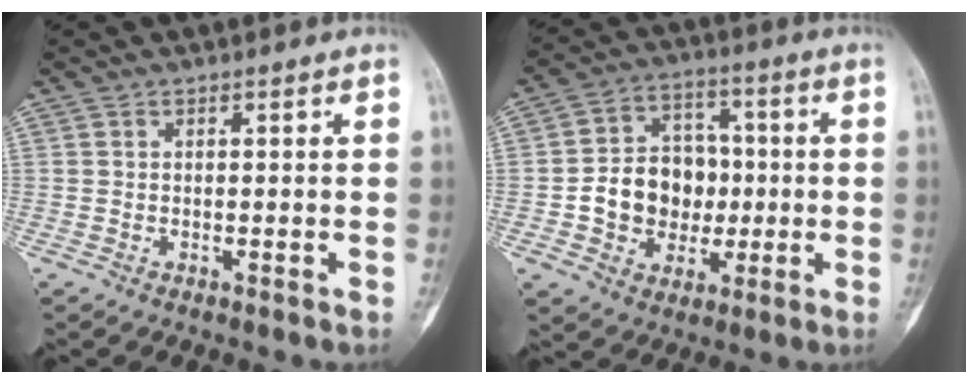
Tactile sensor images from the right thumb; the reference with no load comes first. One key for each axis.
{"total": 12.9, "fx": -1.3, "fy": 10.7, "fz": 7.1, "tx": -0.068, "ty": 0.029, "tz": -0.019}